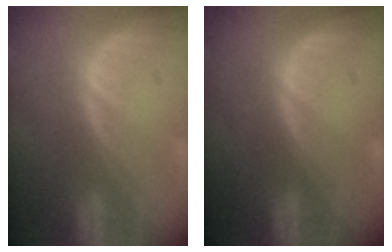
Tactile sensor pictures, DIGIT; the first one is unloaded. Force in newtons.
{"total": 0.0}